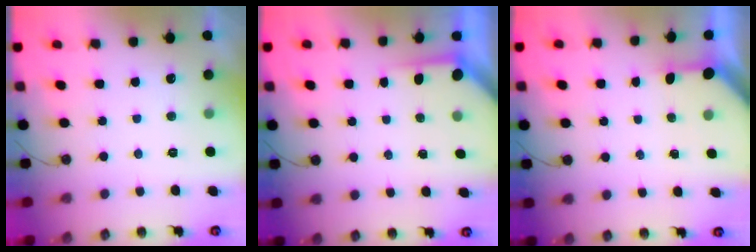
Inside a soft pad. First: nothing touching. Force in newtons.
{"total": 3.5, "press": 3.5, "slide": 0.3}
{"total": 2.9, "press": 2.9, "slide": 0.3}